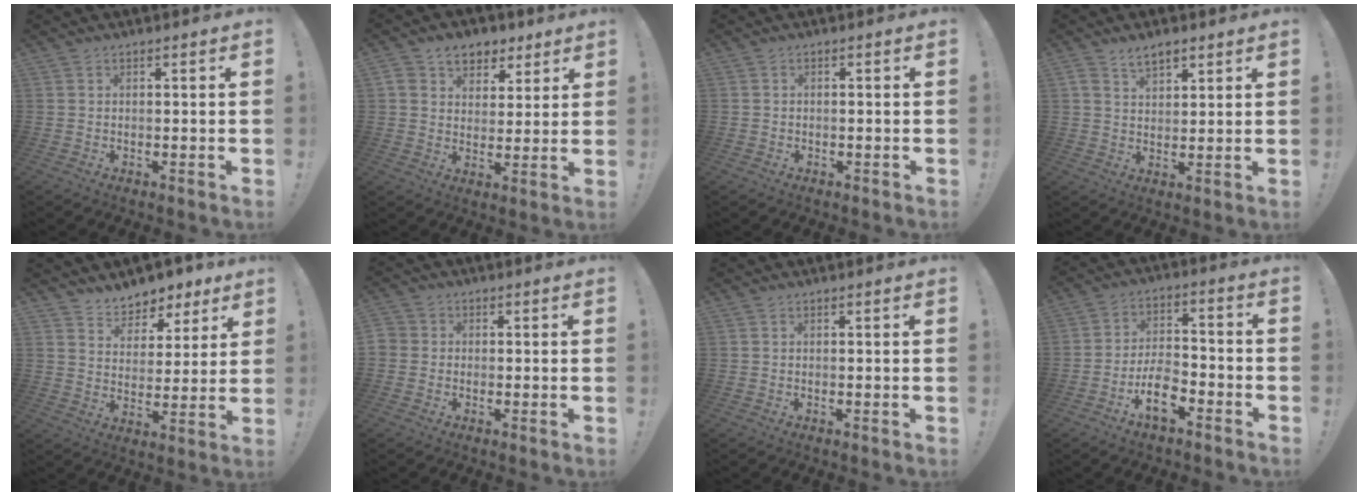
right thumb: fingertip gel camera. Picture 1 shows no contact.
{"total": 8.7, "force": [4.9, 6.7, 2.7], "torque": [-0.040, -0.020, 0.098]}
{"total": 2.1, "force": [-0.3, 2.0, 0.3], "torque": [0.001, 0.001, -0.007]}
{"total": 5.6, "force": [3.8, 3.0, 2.8], "torque": [-0.042, -0.016, 0.070]}
{"total": 7.3, "force": [5.9, 4.2, 0.8], "torque": [-0.006, -0.056, 0.113]}
{"total": 2.9, "force": [-0.9, 2.6, 0.9], "torque": [-0.025, 0.009, -0.016]}
{"total": 0.0}
{"total": 12.3, "force": [-6.5, 8.3, 6.3], "torque": [-0.099, 0.058, -0.109]}